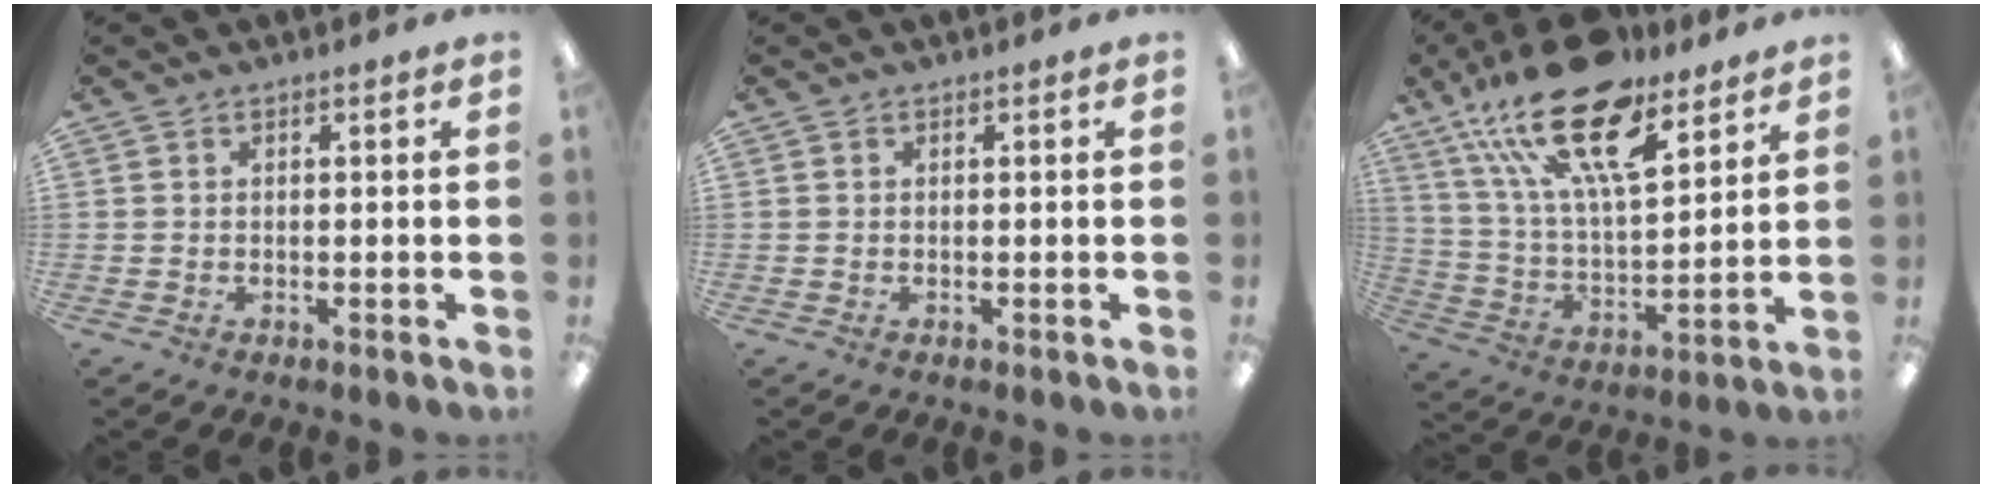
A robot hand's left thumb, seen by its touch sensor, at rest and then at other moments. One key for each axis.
{"total": 0.0}
{"total": 23.0, "fx": 14.9, "fy": 8.9, "fz": 15.2, "tx": -0.281, "ty": -0.081, "tz": 0.255}